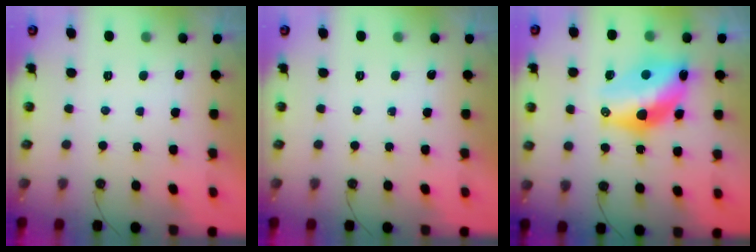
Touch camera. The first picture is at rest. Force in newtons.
{"total": 0.0}
{"total": 15.3, "press": 15.0, "slide": 2.8}